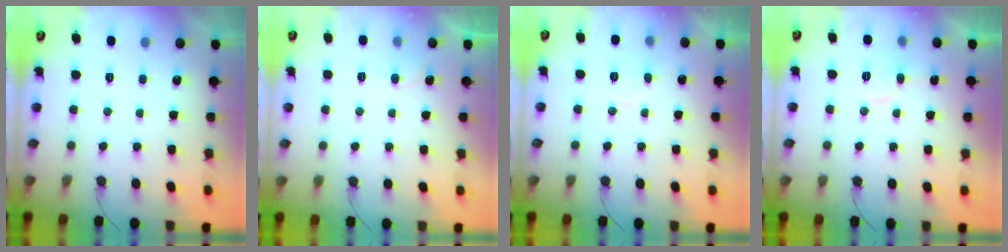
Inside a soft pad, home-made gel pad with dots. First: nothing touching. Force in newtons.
{"total": 3.5, "press": 3.5, "slide": 0.3}
{"total": 6.7, "press": 6.7, "slide": 0.7}
{"total": 6.0, "press": 6.0, "slide": 0.3}